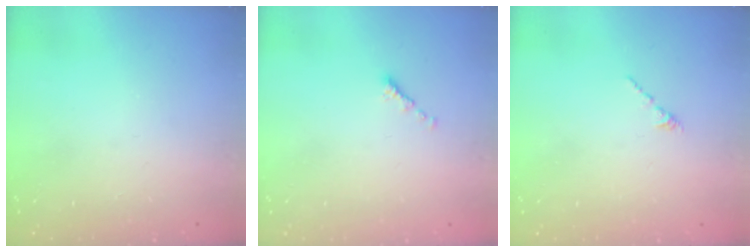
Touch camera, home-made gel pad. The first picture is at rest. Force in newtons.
{"total": 0.6, "press": 0.5, "slide": 0.3}
{"total": 0.6, "press": 0.5, "slide": 0.3}